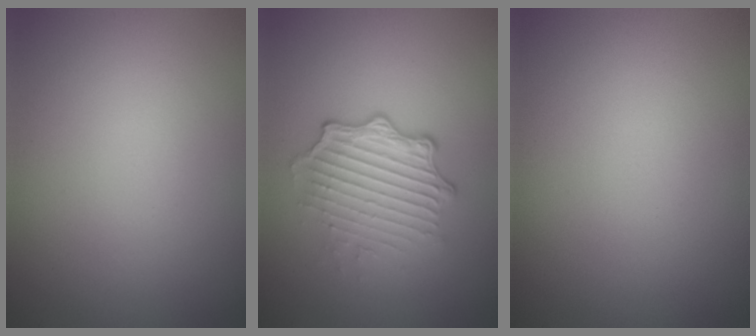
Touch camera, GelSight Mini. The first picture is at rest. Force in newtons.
{"total": 4.8, "press": 3.4, "slide": 3.4}
{"total": 0.0}